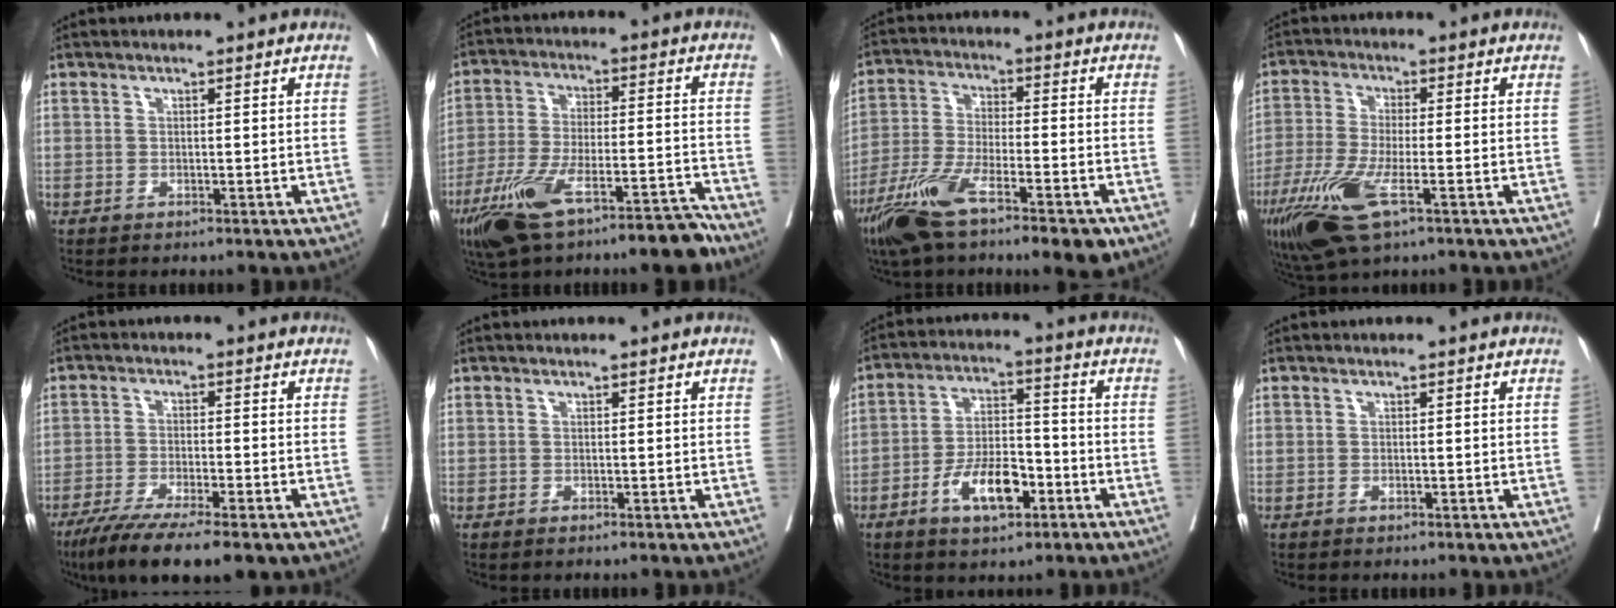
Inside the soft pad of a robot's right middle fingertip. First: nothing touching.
{"total": 14.6, "force": [-10.5, 3.1, 9.6], "torque": [-0.180, -0.002, -0.182]}
{"total": 14.0, "force": [-8.4, 2.9, 10.7], "torque": [-0.201, -0.025, -0.148]}
{"total": 11.1, "force": [-5.3, 2.2, 9.5], "torque": [-0.197, -0.031, -0.096]}
{"total": 12.9, "force": [-9.2, 2.0, 8.8], "torque": [-0.144, -0.031, -0.148]}
{"total": 0.0}
{"total": 9.3, "force": [-4.4, 3.6, 7.3], "torque": [-0.136, 0.005, -0.078]}
{"total": 0.0}